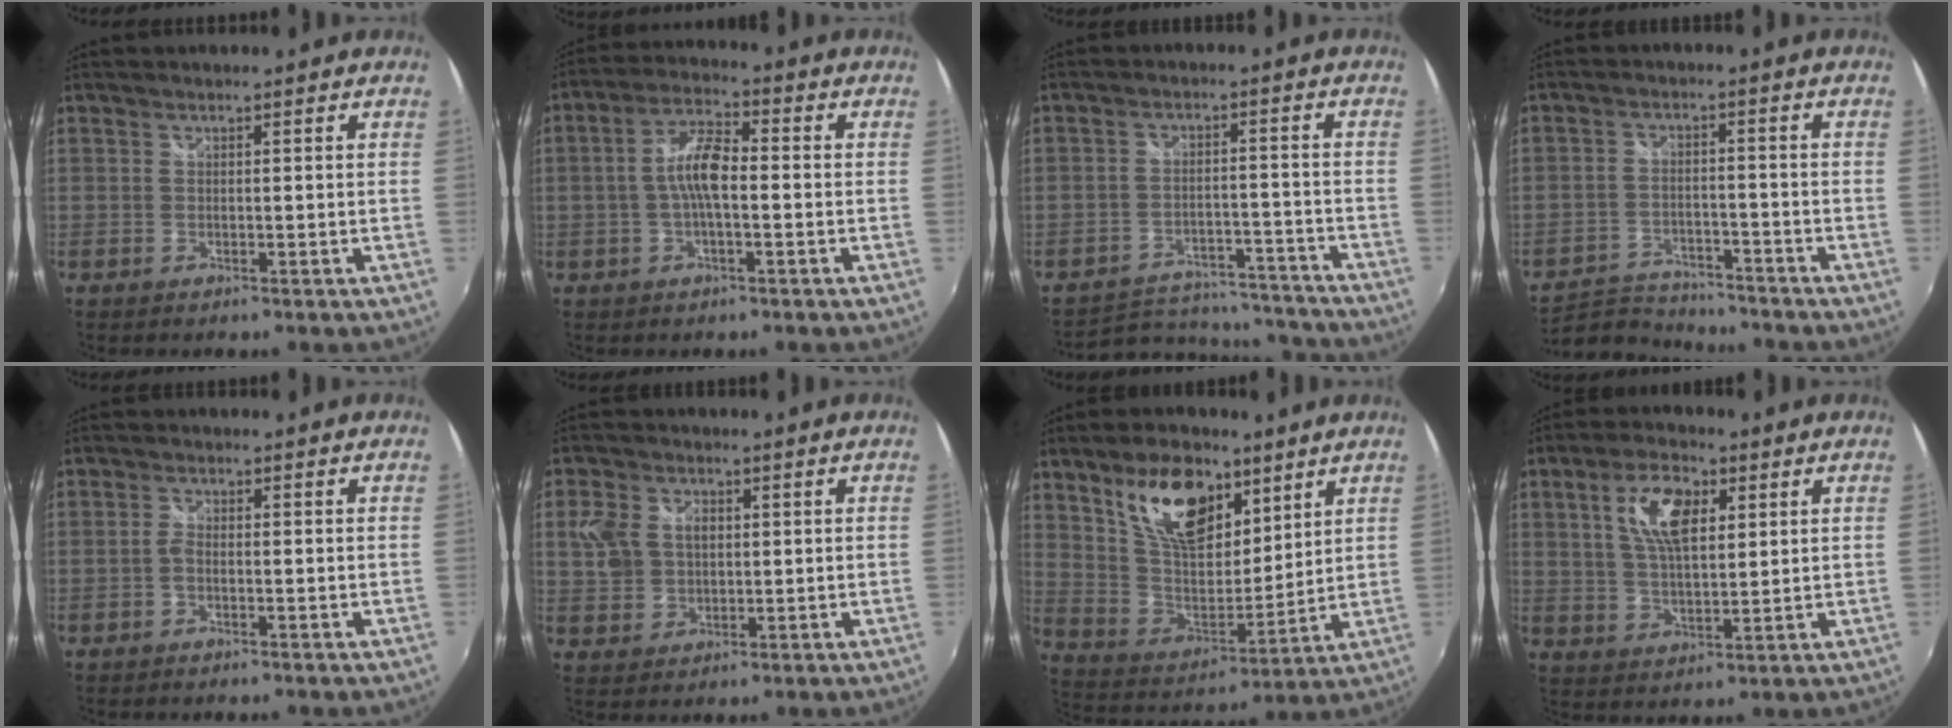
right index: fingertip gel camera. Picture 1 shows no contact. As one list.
[{"total": 6.8, "force": [-0.9, 2.2, 6.4], "torque": [-0.130, 0.016, -0.019]}, {"total": 15.1, "force": [-13.7, 5.8, 2.8], "torque": [-0.068, 0.038, -0.169]}, {"total": 9.8, "force": [-9.1, 3.1, 1.9], "torque": [-0.068, 0.002, -0.151]}, {"total": 1.3, "force": [-0.6, 0.6, 1.0], "torque": [-0.025, 0.003, -0.015]}, {"total": 7.1, "force": [1.3, 5.7, 4.0], "torque": [-0.086, 0.014, 0.026]}, {"total": 17.0, "force": [9.5, 8.7, 11.0], "torque": [-0.207, 0.011, 0.183]}, {"total": 9.6, "force": [3.4, 4.6, 7.8], "torque": [-0.148, 0.015, 0.063]}]